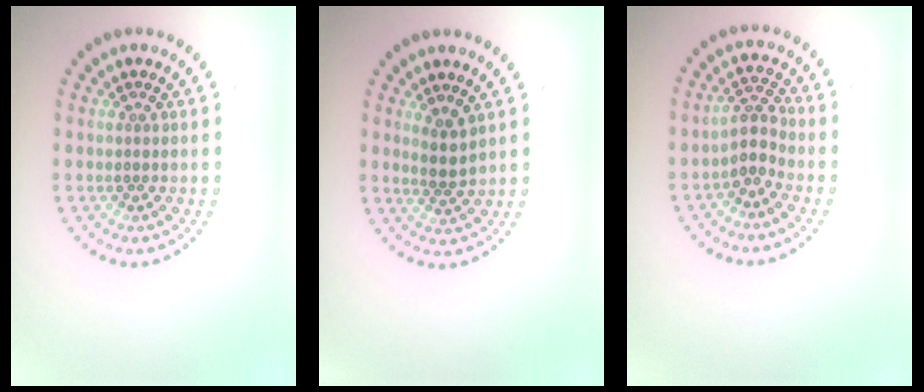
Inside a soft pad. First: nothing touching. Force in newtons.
{"total": 1.8, "press": 1.5, "slide": 1.1}
{"total": 2.3, "press": 1.6, "slide": 1.6}